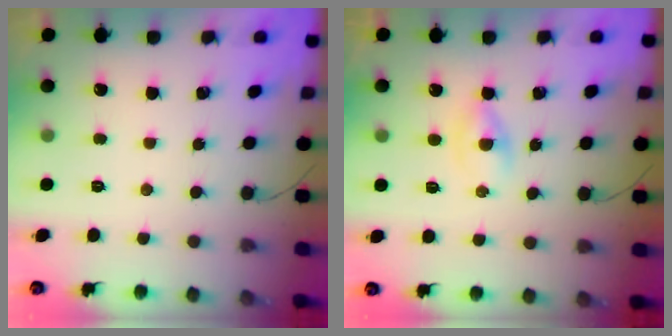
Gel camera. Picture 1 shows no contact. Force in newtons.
{"total": 1.5, "press": 1.3, "slide": 0.8}